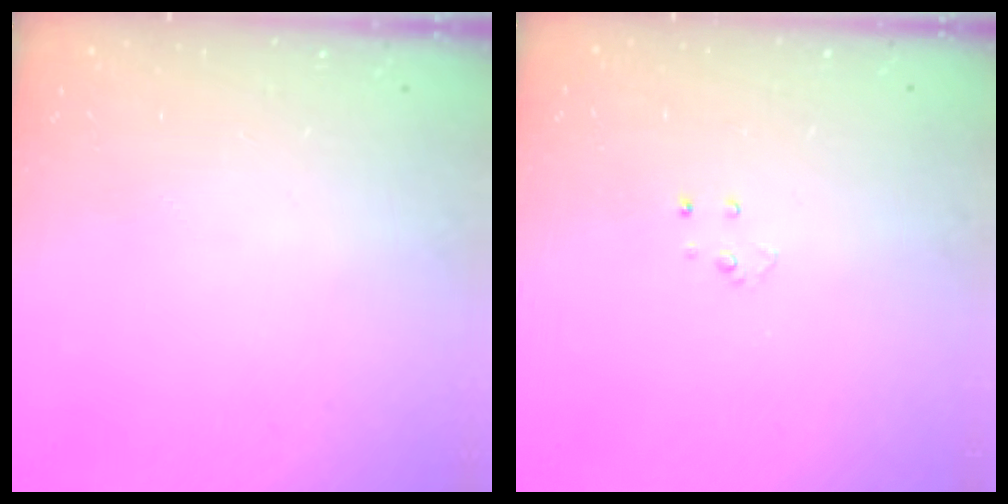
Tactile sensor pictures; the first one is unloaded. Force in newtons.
{"total": 2.9, "press": 2.9, "slide": 0.2}